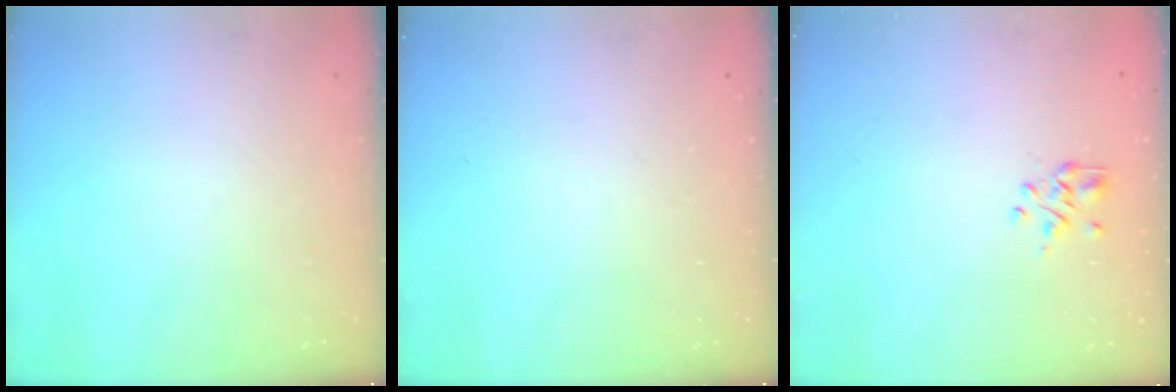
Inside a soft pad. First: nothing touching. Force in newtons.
{"total": 0.0}
{"total": 1.9, "press": 1.7, "slide": 0.9}